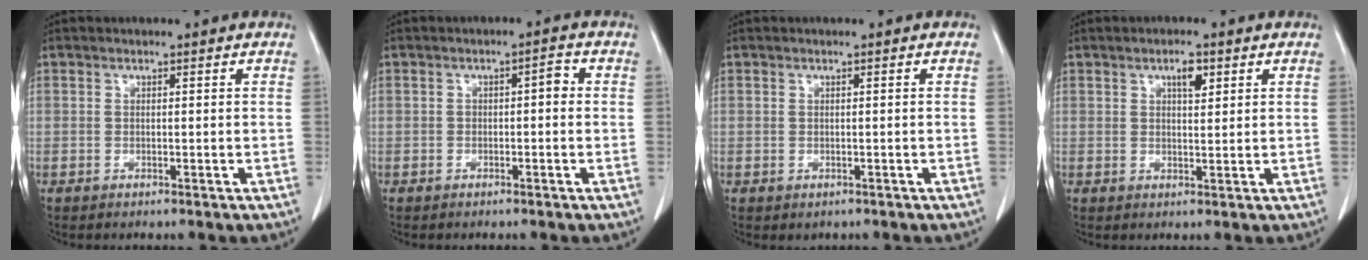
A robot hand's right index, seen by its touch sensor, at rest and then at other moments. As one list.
[{"total": 2.0, "force": [-0.1, 0.8, 1.8], "torque": [-0.022, 0.013, -0.001]}, {"total": 0.6, "force": [-0.2, 0.6, 0.2], "torque": [-0.004, 0.001, 0.001]}, {"total": 2.8, "force": [1.4, 0.9, 2.3], "torque": [-0.039, 0.000, 0.024]}]